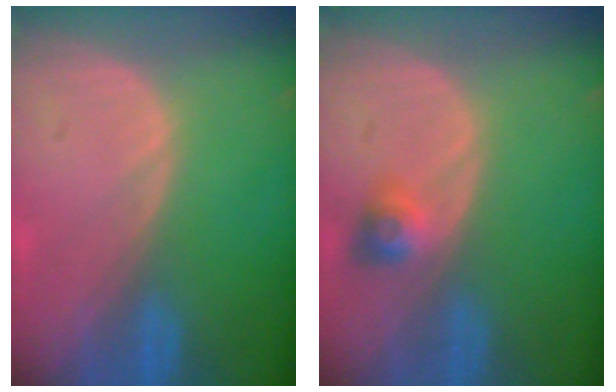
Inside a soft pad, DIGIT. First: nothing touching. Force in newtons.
{"total": 2.9, "press": 2.7, "slide": 1.2}